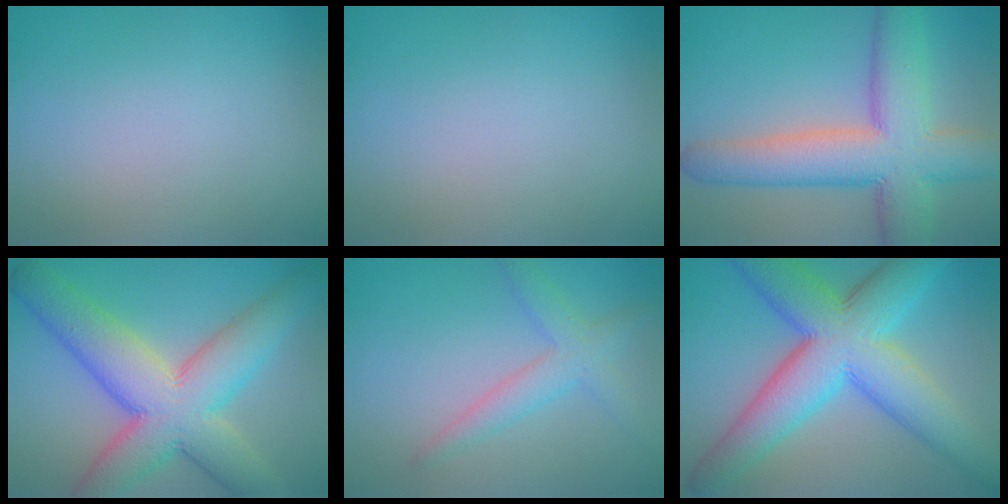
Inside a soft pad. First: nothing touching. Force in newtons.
{"total": 0.0}
{"total": 10.0, "press": 9.9, "slide": 0.5}
{"total": 10.2, "press": 10.2, "slide": 0.4}
{"total": 2.9, "press": 2.9, "slide": 0.1}
{"total": 11.2, "press": 11.2, "slide": 0.2}